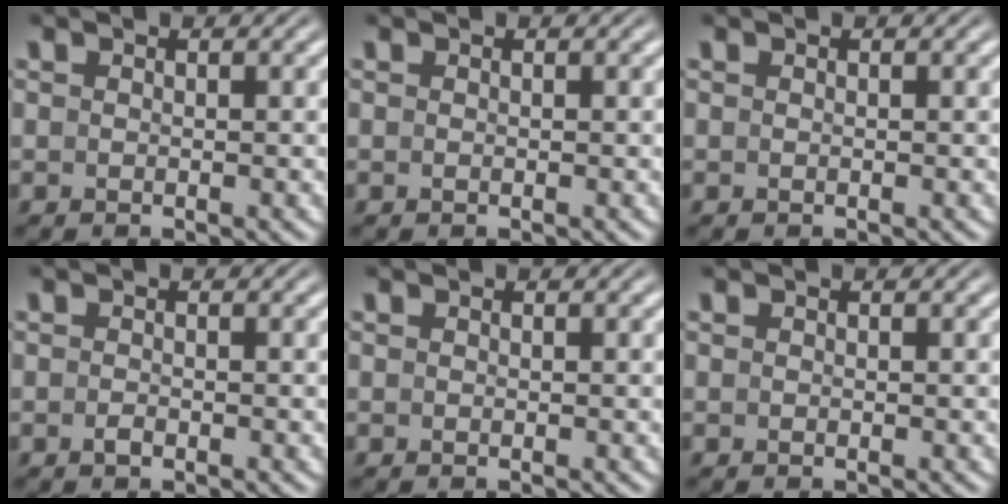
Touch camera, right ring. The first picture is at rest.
{"total": 0.0}
{"total": 0.0}
{"total": 0.7, "force": [-0.6, -0.2, 0.3], "torque": [-0.006, -0.004, -0.006]}
{"total": 0.0}
{"total": 0.0}